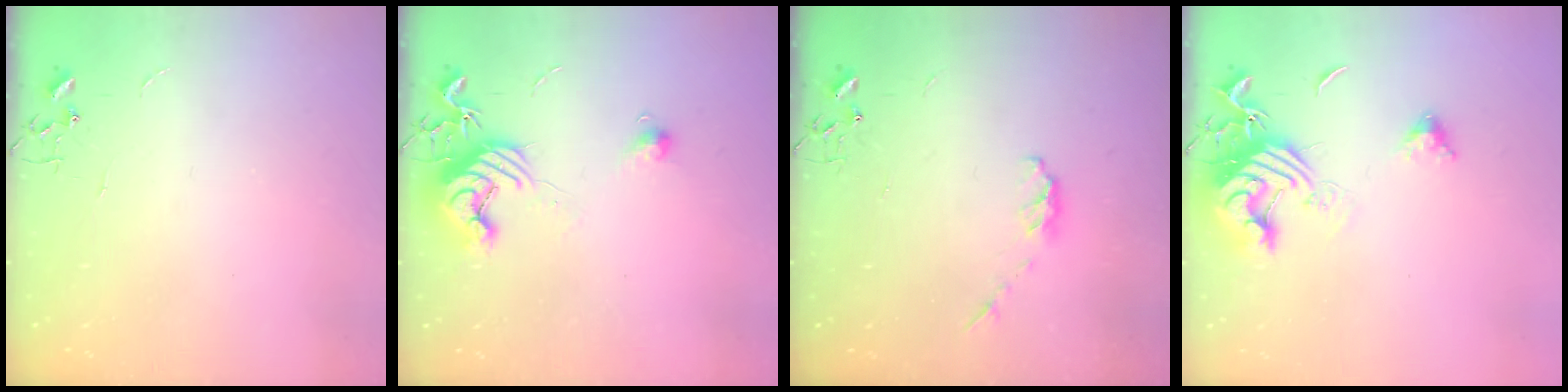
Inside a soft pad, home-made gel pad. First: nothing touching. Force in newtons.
{"total": 11.3, "press": 11.3, "slide": 0.7}
{"total": 4.6, "press": 4.5, "slide": 0.7}
{"total": 14.6, "press": 14.5, "slide": 1.8}